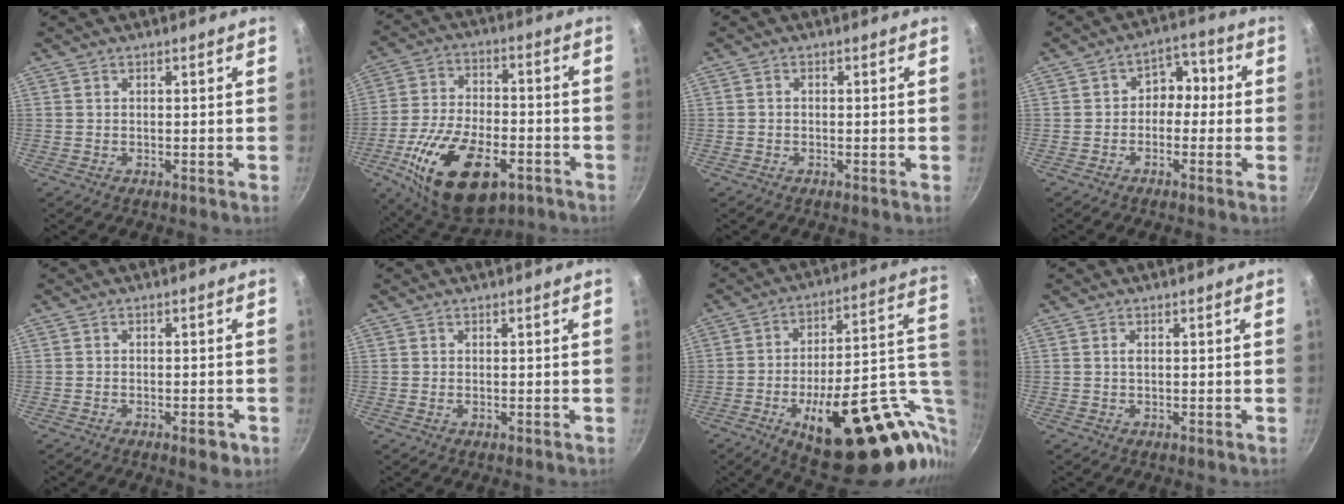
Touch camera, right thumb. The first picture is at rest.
{"total": 21.4, "force": [-9.0, 11.0, 16.0], "torque": [-0.273, 0.020, -0.150]}
{"total": 0.6, "force": [-0.2, 0.4, 0.3], "torque": [-0.005, 0.004, -0.005]}
{"total": 5.9, "force": [-0.5, 4.6, 3.6], "torque": [-0.002, 0.026, -0.025]}
{"total": 3.5, "force": [-1.7, 1.5, 2.7], "torque": [-0.031, 0.012, -0.019]}
{"total": 0.0}
{"total": 32.0, "force": [-7.8, 13.7, 27.9], "torque": [-0.344, 0.019, -0.093]}
{"total": 0.8, "force": [0.2, 0.4, 0.7], "torque": [-0.013, 0.001, 0.002]}